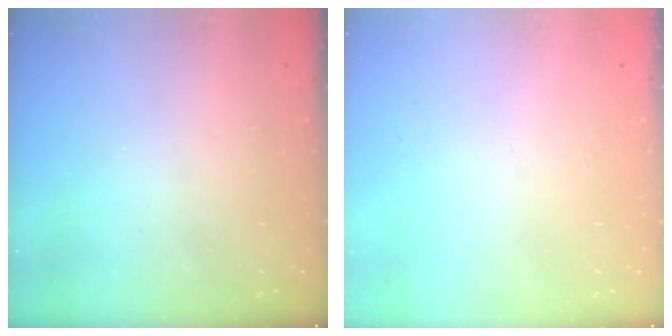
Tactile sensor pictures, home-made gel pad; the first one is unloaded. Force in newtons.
{"total": 0.0}